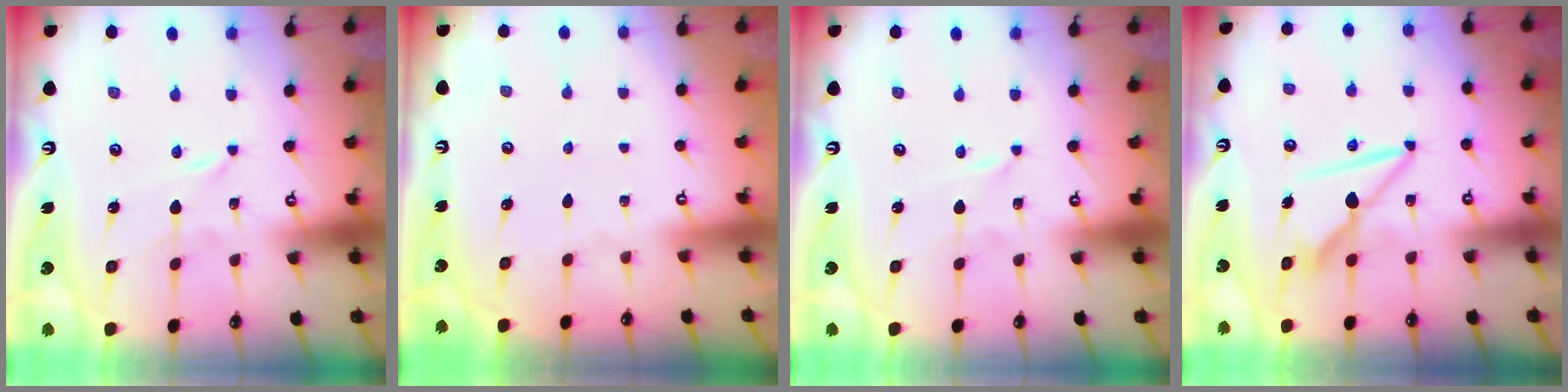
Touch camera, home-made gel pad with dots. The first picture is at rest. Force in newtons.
{"total": 0.0}
{"total": 0.0}
{"total": 7.9, "press": 7.9, "slide": 0.2}